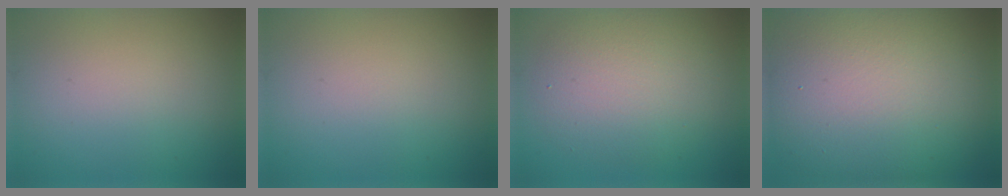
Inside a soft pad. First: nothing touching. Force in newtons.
{"total": 0.0}
{"total": 5.7, "press": 5.7, "slide": 0.4}
{"total": 15.7, "press": 15.7, "slide": 1.3}